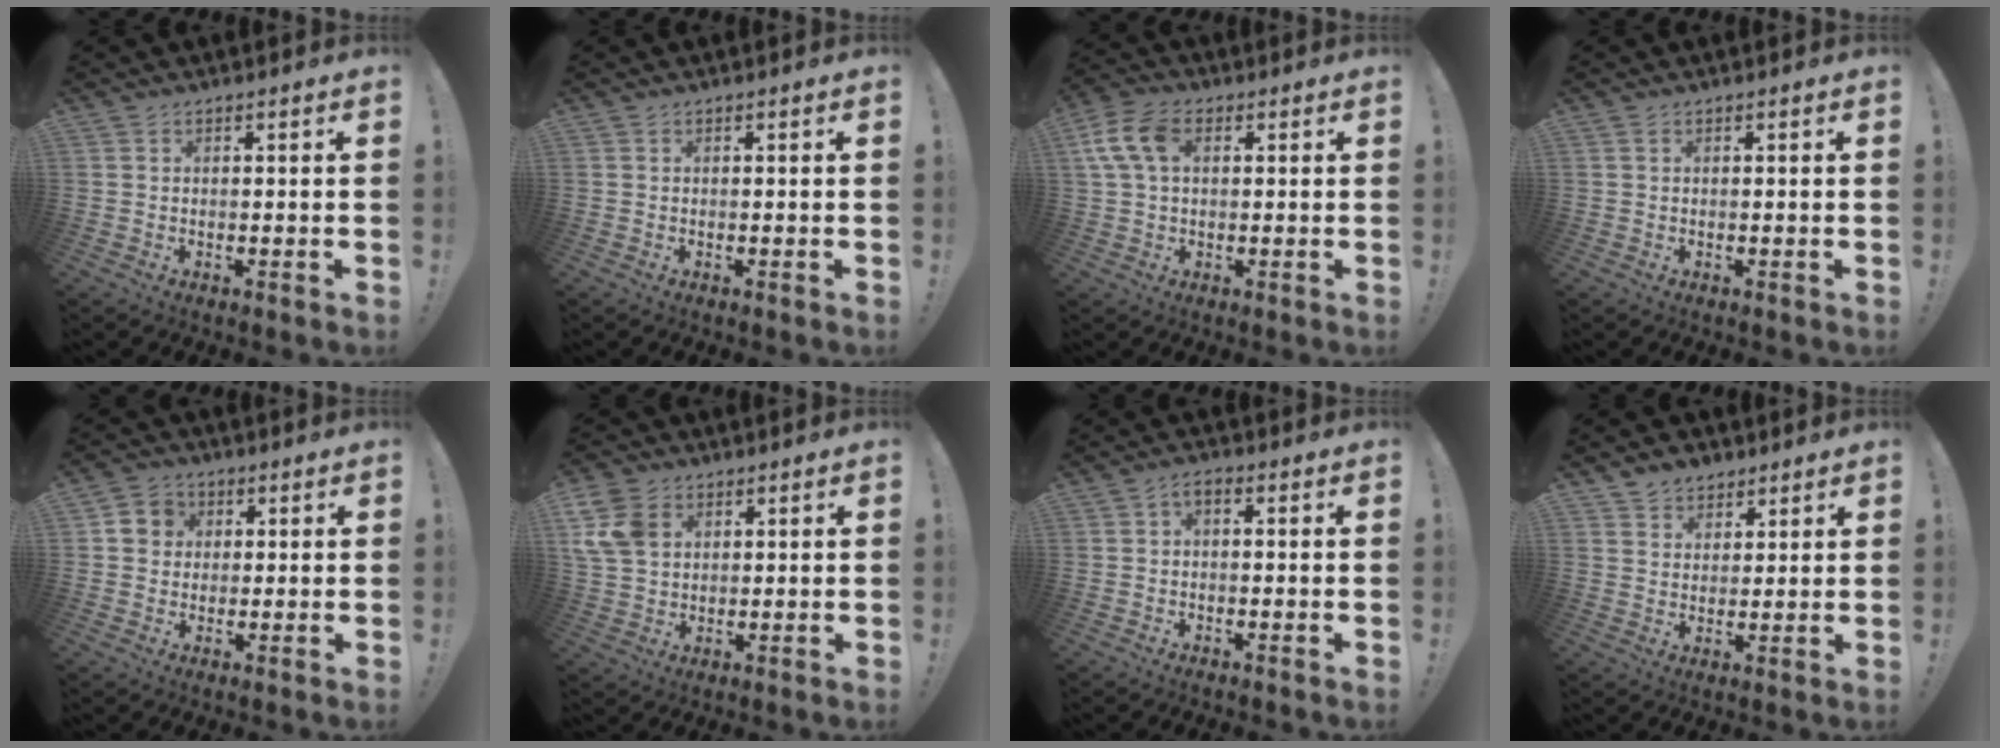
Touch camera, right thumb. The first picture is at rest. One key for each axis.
{"total": 0.0}
{"total": 10.5, "fx": 2.6, "fy": 6.7, "fz": 7.7, "tx": -0.158, "ty": 0.010, "tz": 0.053}
{"total": 0.0}
{"total": 6.1, "fx": 1.1, "fy": 5.7, "fz": 2.0, "tx": -0.029, "ty": 0.009, "tz": 0.022}
{"total": 10.6, "fx": 3.6, "fy": 7.8, "fz": 6.3, "tx": -0.135, "ty": 0.003, "tz": 0.074}
{"total": 2.1, "fx": -0.8, "fy": 0.8, "fz": 1.7, "tx": -0.032, "ty": 0.006, "tz": -0.014}
{"total": 5.4, "fx": 3.9, "fy": 3.7, "fz": 0.4, "tx": 0.003, "ty": -0.028, "tz": 0.073}